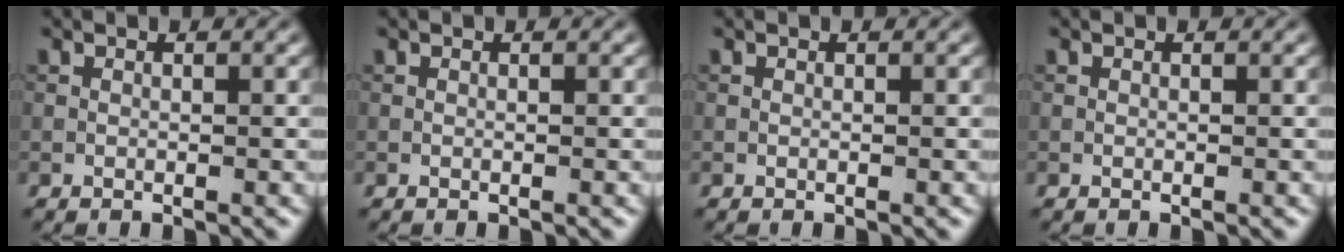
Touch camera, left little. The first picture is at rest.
{"total": 0.0}
{"total": 0.0}
{"total": 0.0}